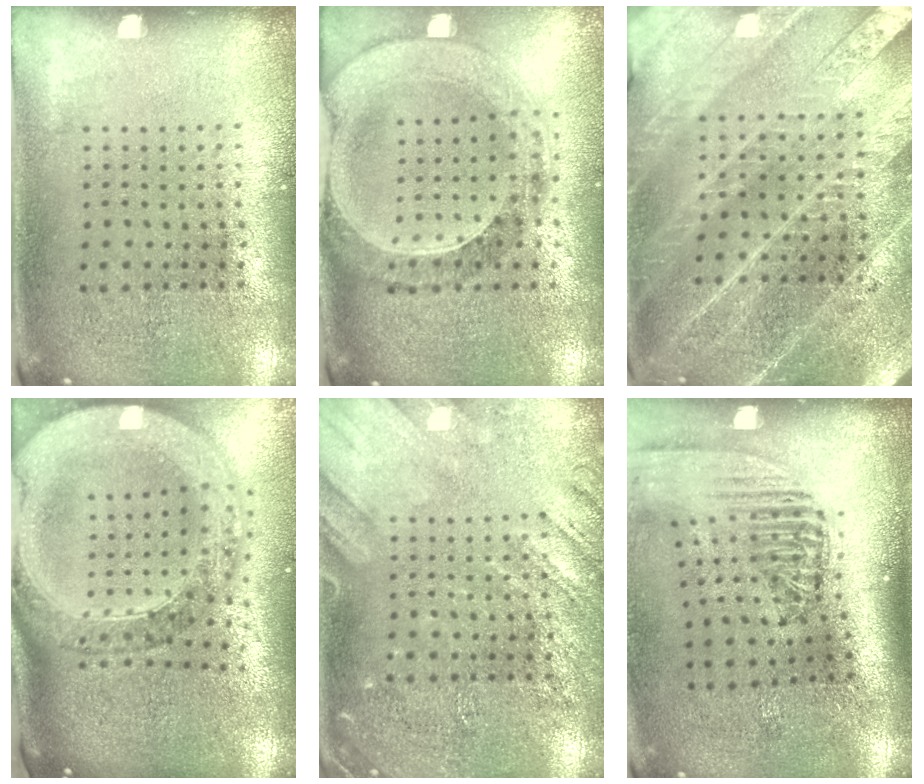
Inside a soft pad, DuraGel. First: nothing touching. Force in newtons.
{"total": 1.5, "press": 1.4, "slide": 0.4}
{"total": 3.7, "press": 3.5, "slide": 1.4}
{"total": 3.0, "press": 2.4, "slide": 1.7}
{"total": 2.9, "press": 2.8, "slide": 0.3}
{"total": 2.4, "press": 1.8, "slide": 1.6}